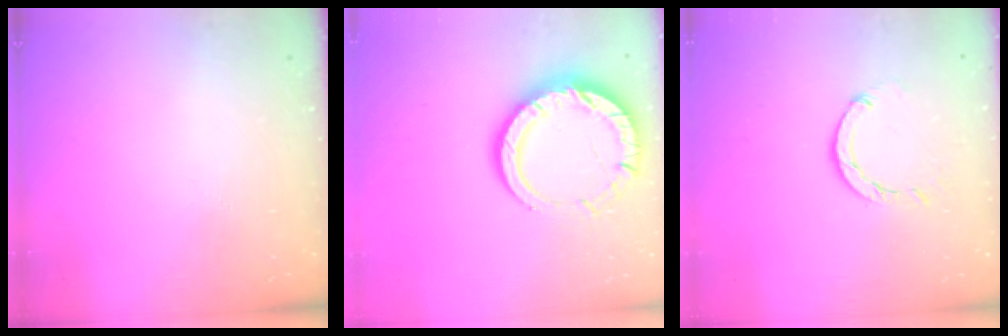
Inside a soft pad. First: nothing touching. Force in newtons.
{"total": 14.0, "press": 13.9, "slide": 1.4}
{"total": 4.0, "press": 4.0, "slide": 0.4}